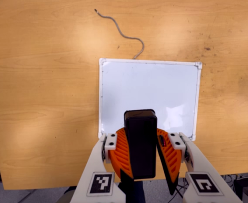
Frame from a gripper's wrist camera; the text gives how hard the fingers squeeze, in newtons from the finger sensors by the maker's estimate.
{"total": 9.8, "left": 9.9, "right": 9.7}